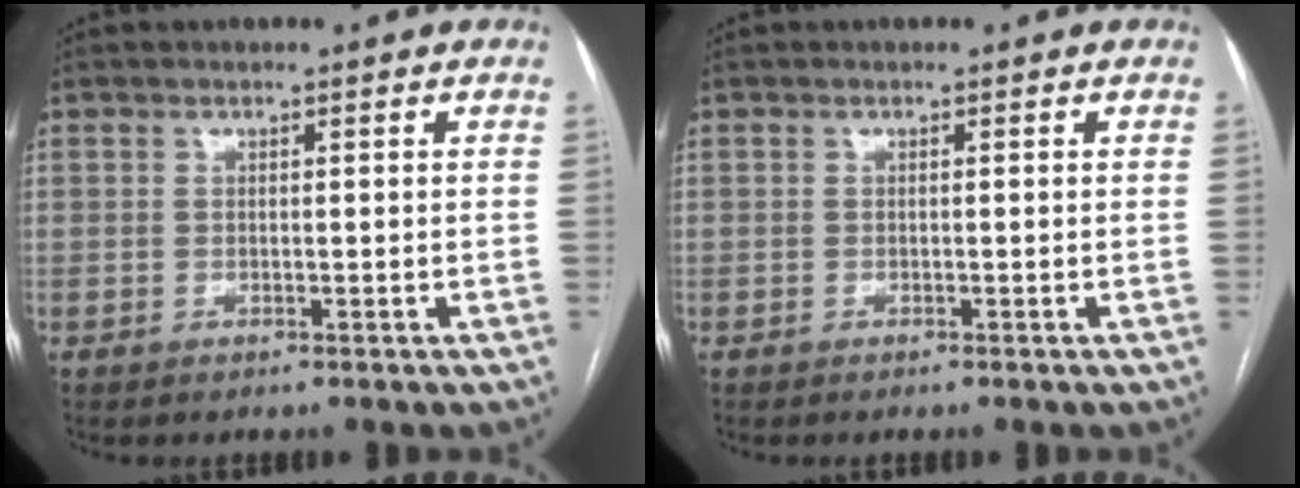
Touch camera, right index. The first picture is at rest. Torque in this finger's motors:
{"motor_torque": [0.07, 0.02, -0.04, 0.00]}